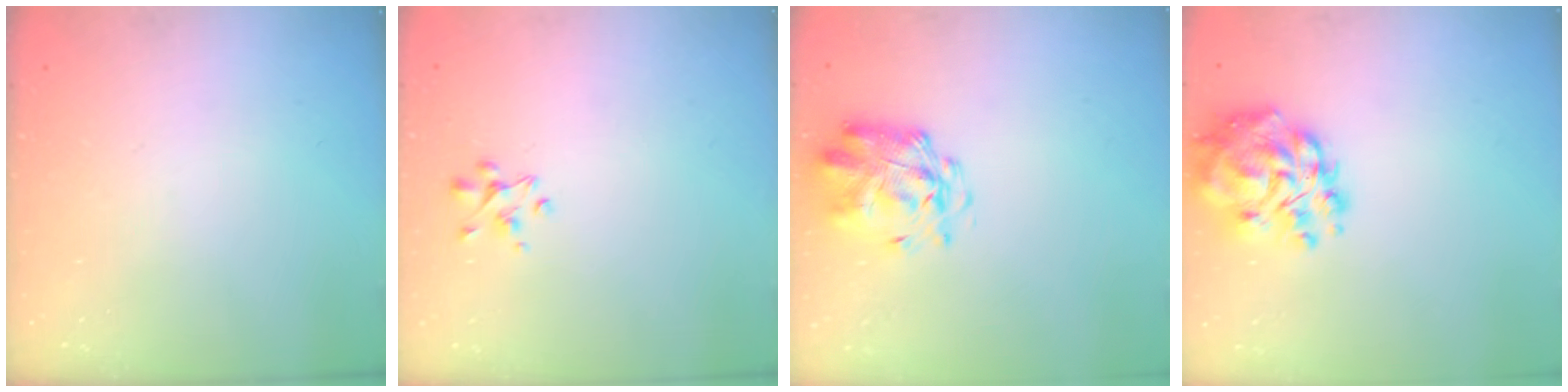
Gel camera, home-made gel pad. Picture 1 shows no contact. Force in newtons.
{"total": 3.0, "press": 2.9, "slide": 0.9}
{"total": 2.7, "press": 2.6, "slide": 0.7}
{"total": 15.0, "press": 14.2, "slide": 4.6}